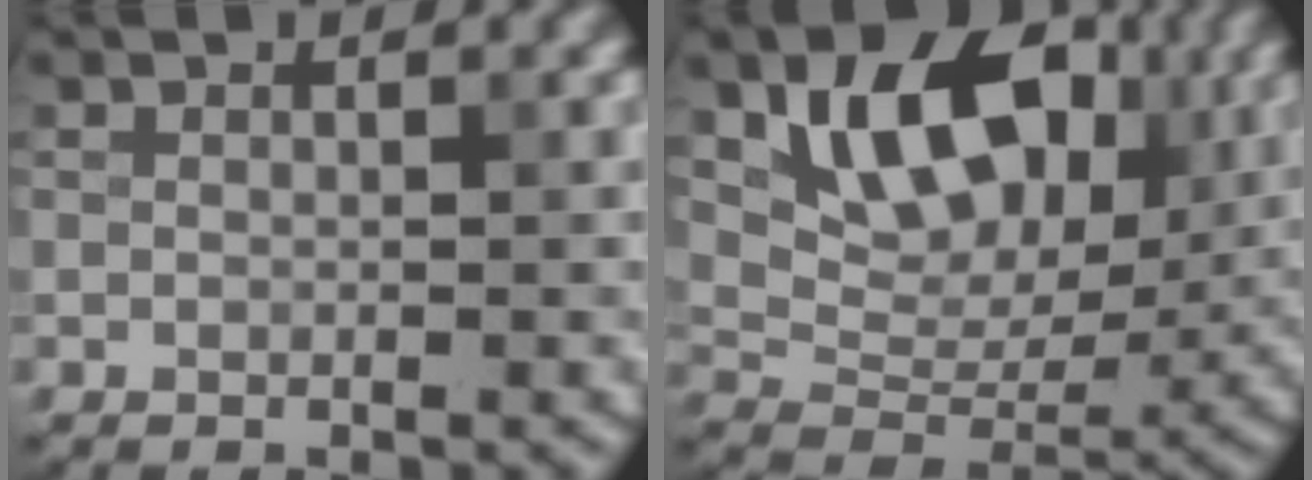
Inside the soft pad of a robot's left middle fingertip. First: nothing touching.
{"total": 9.8, "force": [3.4, 6.4, 6.6], "torque": [-0.110, -0.009, 0.054]}